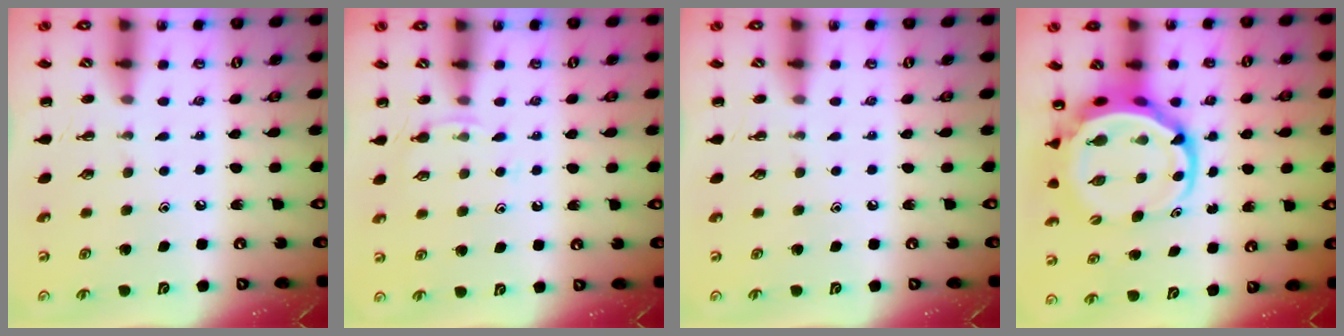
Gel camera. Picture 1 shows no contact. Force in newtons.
{"total": 6.1, "press": 5.9, "slide": 1.7}
{"total": 0.0}
{"total": 7.2, "press": 7.0, "slide": 1.8}